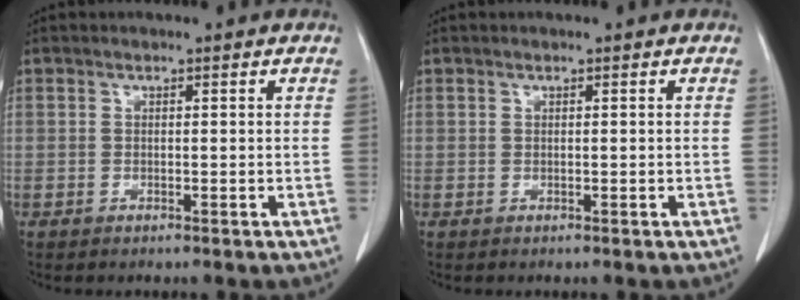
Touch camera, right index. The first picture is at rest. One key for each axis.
{"total": 0.0}